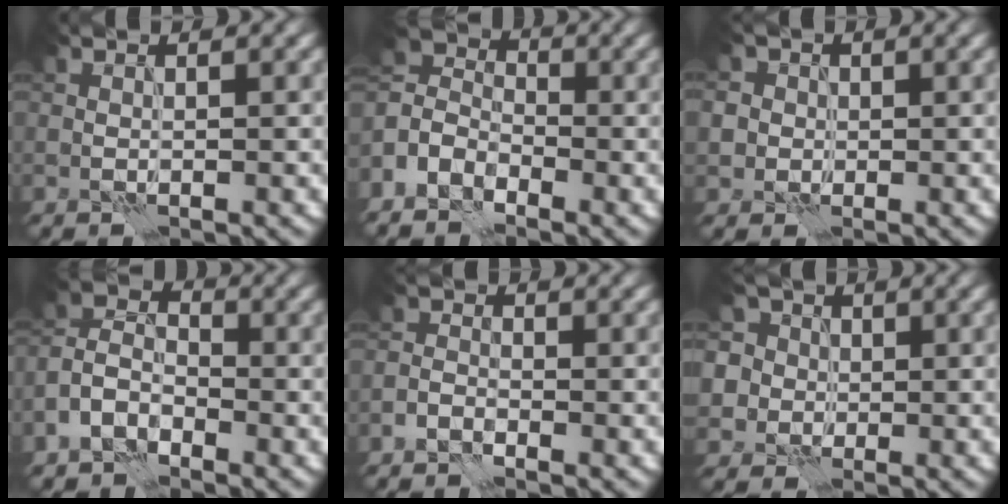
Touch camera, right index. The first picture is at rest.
{"total": 4.7, "force": [-3.3, 3.0, 1.5], "torque": [-0.043, 0.003, -0.076]}
{"total": 2.5, "force": [0.4, 2.5, 0.3], "torque": [-0.006, 0.009, -0.003]}
{"total": 4.1, "force": [-3.0, 2.5, 1.4], "torque": [-0.030, 0.007, -0.068]}
{"total": 1.6, "force": [-1.4, 0.8, 0.0], "torque": [0.000, -0.001, -0.027]}
{"total": 8.4, "force": [3.6, 7.0, 3.0], "torque": [-0.058, 0.021, 0.033]}